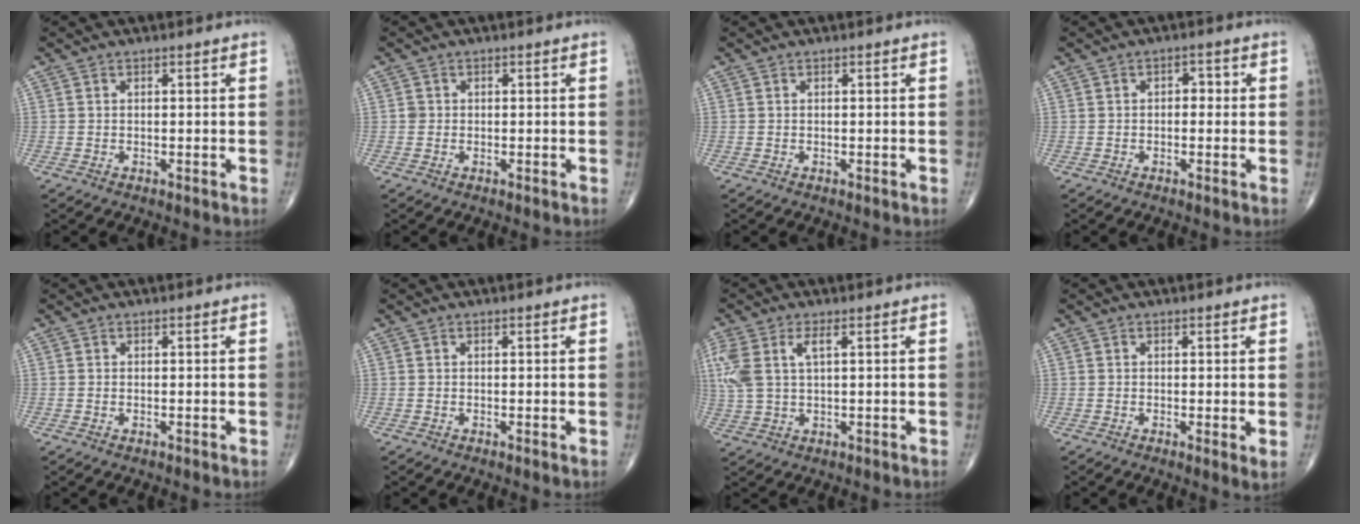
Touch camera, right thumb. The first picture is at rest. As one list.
[{"total": 0.9, "force": [0.0, 0.9, 0.2], "torque": [0.004, 0.003, -0.001]}, {"total": 0.0}, {"total": 2.5, "force": [0.1, 1.6, 1.8], "torque": [-0.011, 0.007, -0.005]}, {"total": 0.0}, {"total": 0.0}, {"total": 8.9, "force": [2.6, 4.3, 7.4], "torque": [-0.193, 0.012, 0.060]}, {"total": 2.0, "force": [0.2, 0.4, 1.9], "torque": [-0.031, -0.008, -0.001]}]